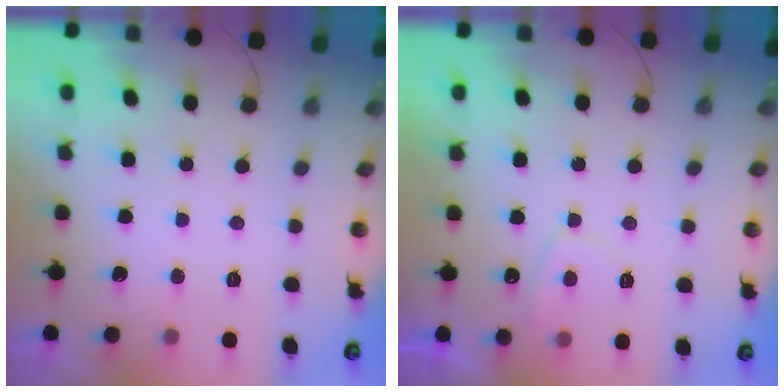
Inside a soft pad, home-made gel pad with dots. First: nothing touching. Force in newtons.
{"total": 1.9, "press": 1.8, "slide": 0.7}